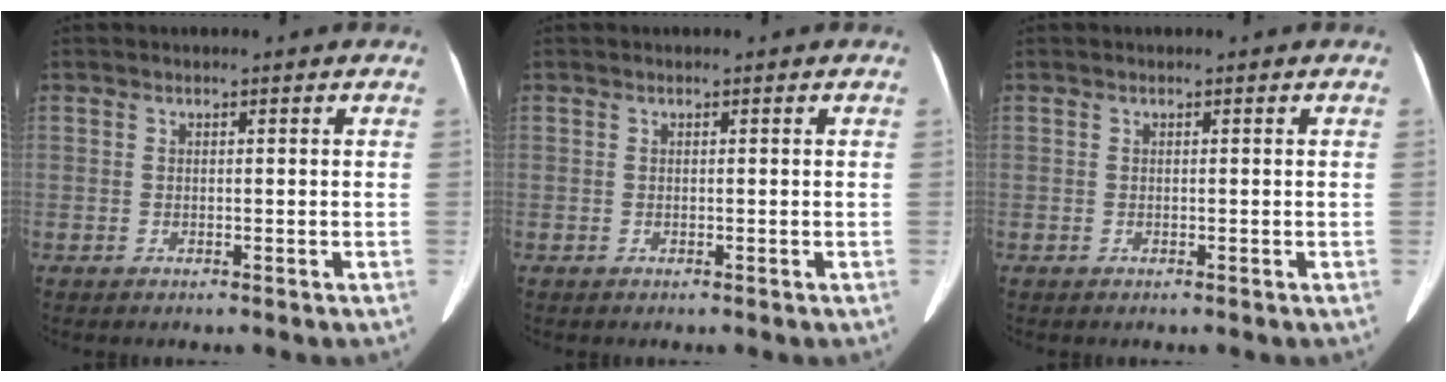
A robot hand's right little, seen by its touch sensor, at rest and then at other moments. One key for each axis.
{"total": 0.0}
{"total": 0.0}